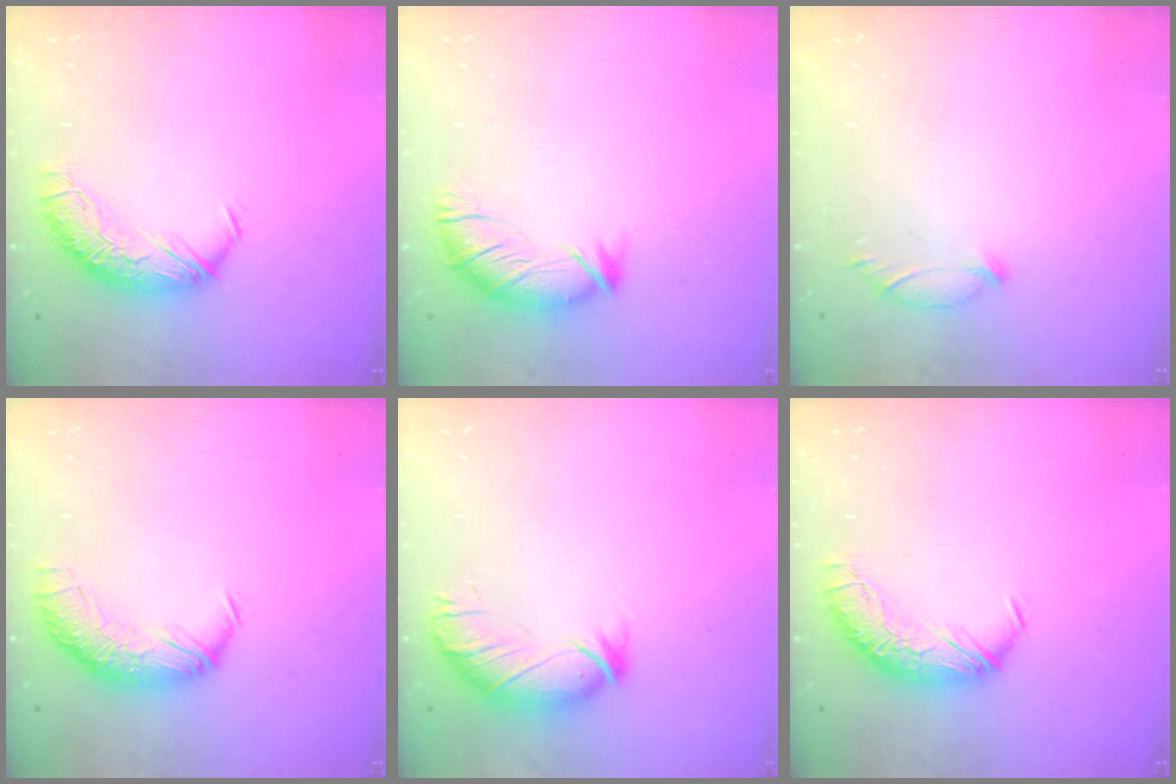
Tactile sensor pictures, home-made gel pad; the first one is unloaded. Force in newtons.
{"total": 2.9, "press": 2.0, "slide": 2.2}
{"total": 5.8, "press": 5.7, "slide": 1.0}
{"total": 2.5, "press": 1.2, "slide": 2.2}
{"total": 3.4, "press": 3.0, "slide": 1.5}
{"total": 0.0}